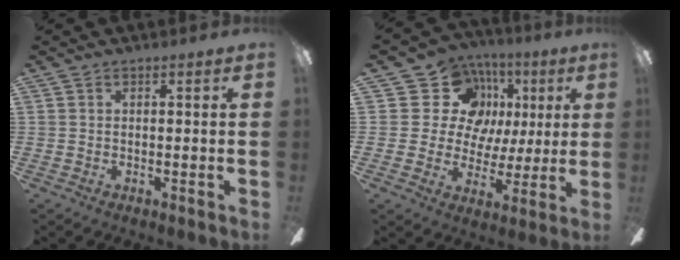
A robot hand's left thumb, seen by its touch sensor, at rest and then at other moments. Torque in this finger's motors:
{"motor_torque": [-0.03, 0.51, -0.22, 0.14, 0.07]}